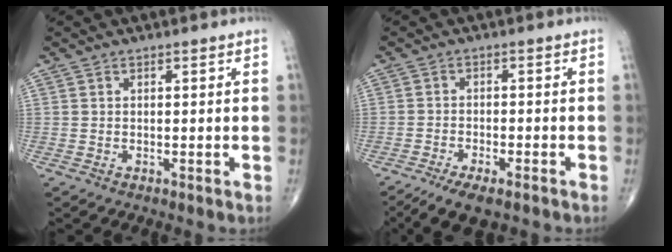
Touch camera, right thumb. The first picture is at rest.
{"total": 7.2, "force": [-5.1, 2.5, 4.3], "torque": [-0.074, 0.004, -0.087]}